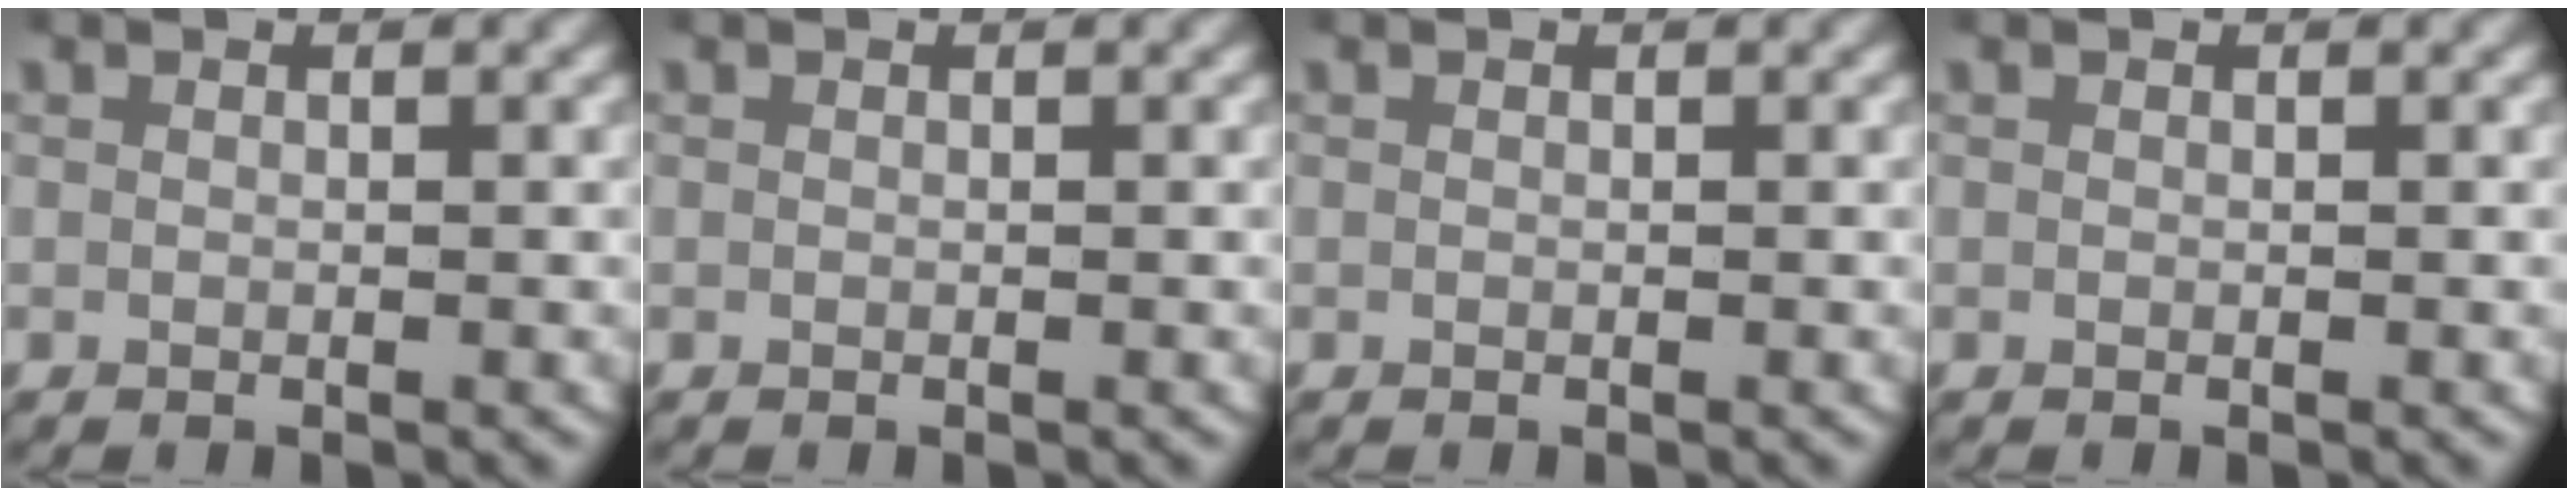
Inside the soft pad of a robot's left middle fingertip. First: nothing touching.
{"total": 0.0}
{"total": 0.0}
{"total": 0.0}